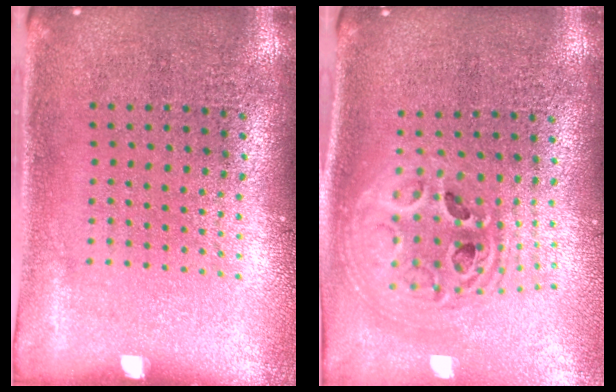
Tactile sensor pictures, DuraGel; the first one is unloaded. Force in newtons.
{"total": 2.3, "press": 1.8, "slide": 1.5}